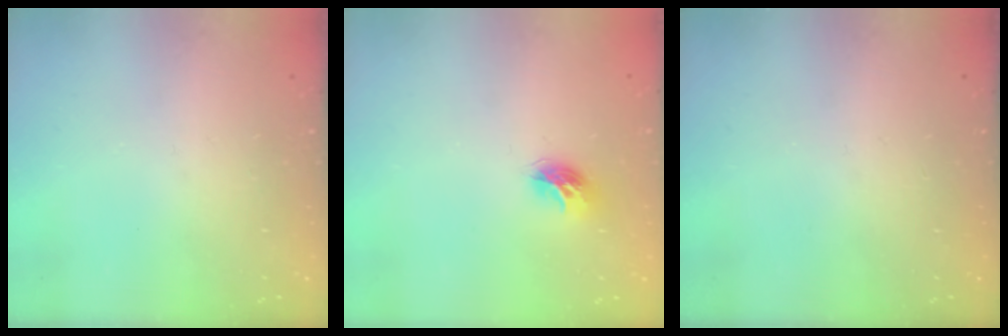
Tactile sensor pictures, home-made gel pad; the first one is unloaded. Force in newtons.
{"total": 8.6, "press": 8.6, "slide": 0.0}
{"total": 0.0}